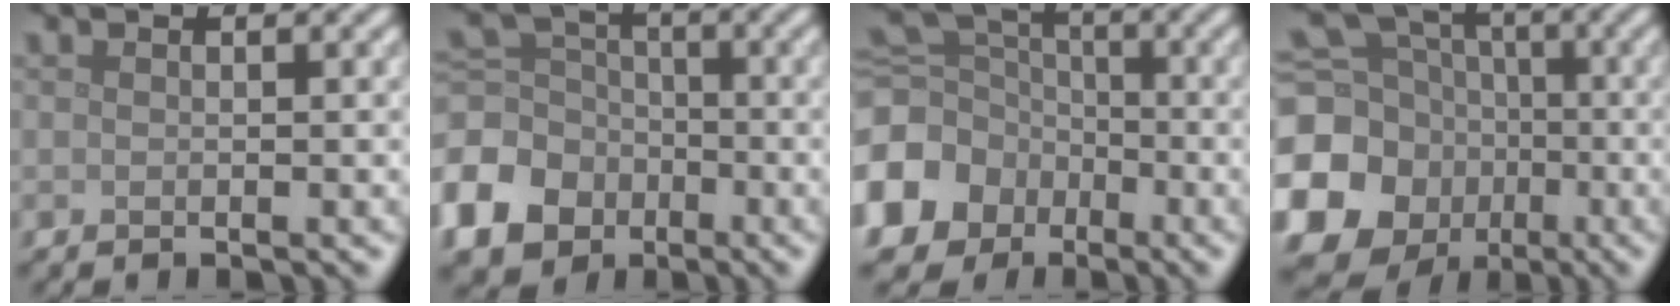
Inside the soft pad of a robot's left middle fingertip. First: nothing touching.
{"total": 9.5, "force": [-4.2, 7.8, 3.5], "torque": [-0.103, -0.018, -0.091]}
{"total": 10.3, "force": [-4.3, 8.7, 3.5], "torque": [-0.114, -0.030, -0.086]}
{"total": 16.3, "force": [-3.9, 14.7, 5.9], "torque": [-0.180, -0.030, -0.096]}